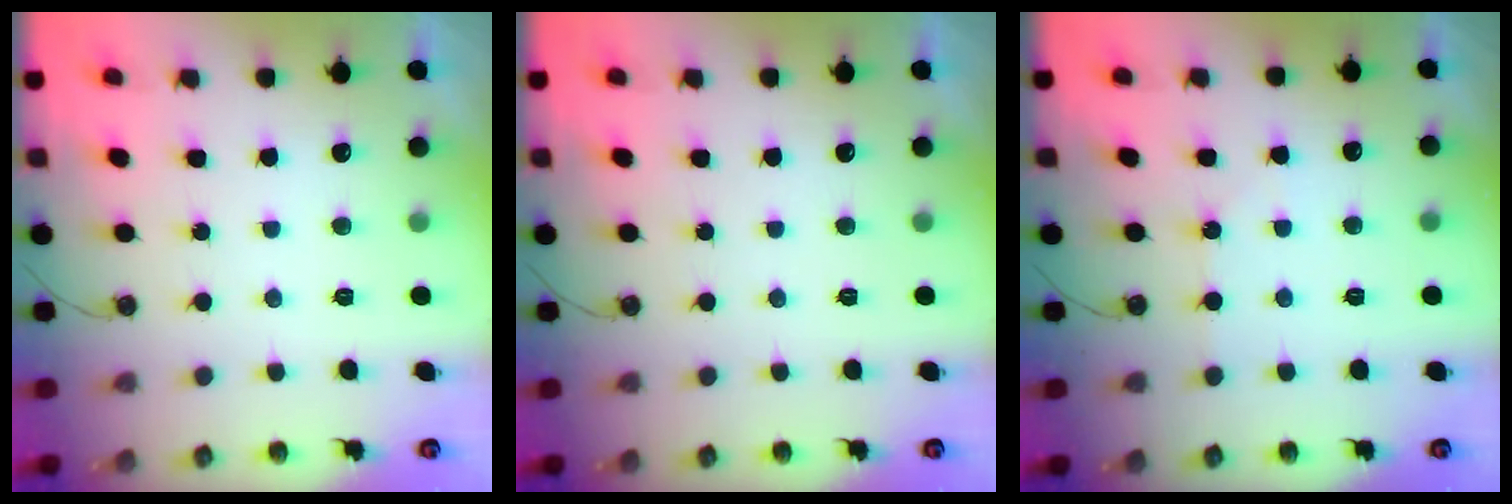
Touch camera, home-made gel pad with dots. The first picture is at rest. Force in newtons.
{"total": 0.0}
{"total": 3.4, "press": 3.4, "slide": 0.6}